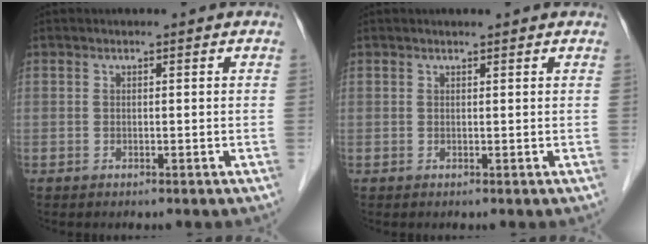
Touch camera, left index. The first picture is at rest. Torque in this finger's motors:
{"motor_torque": [-0.34, 0.30, -0.35, 0.00]}